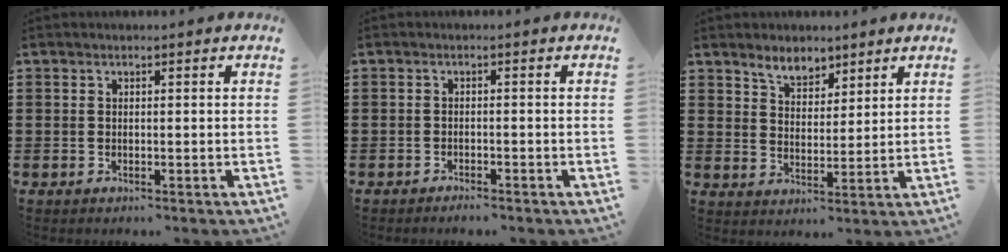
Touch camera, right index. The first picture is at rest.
{"total": 1.2, "force": [-1.2, 0.0, 0.2], "torque": [-0.007, -0.001, -0.024]}
{"total": 4.6, "force": [3.8, 2.2, 1.3], "torque": [-0.032, 0.000, 0.071]}